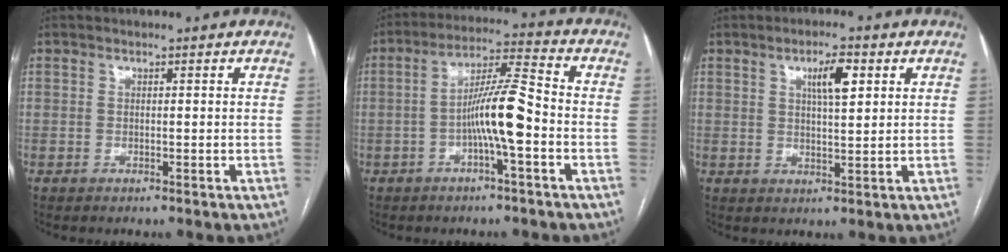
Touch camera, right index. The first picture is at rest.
{"total": 9.2, "force": [-2.5, 0.4, 8.8], "torque": [-0.163, 0.017, -0.046]}
{"total": 5.1, "force": [2.1, 1.1, 4.5], "torque": [-0.075, 0.004, 0.037]}